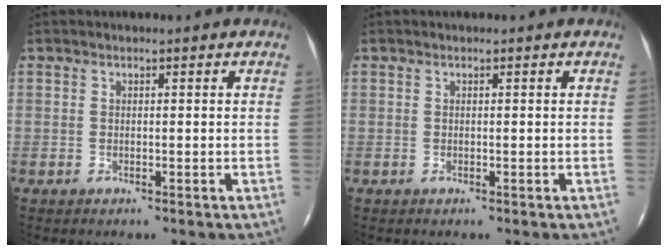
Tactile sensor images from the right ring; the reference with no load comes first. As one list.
[{"total": 0.0}]